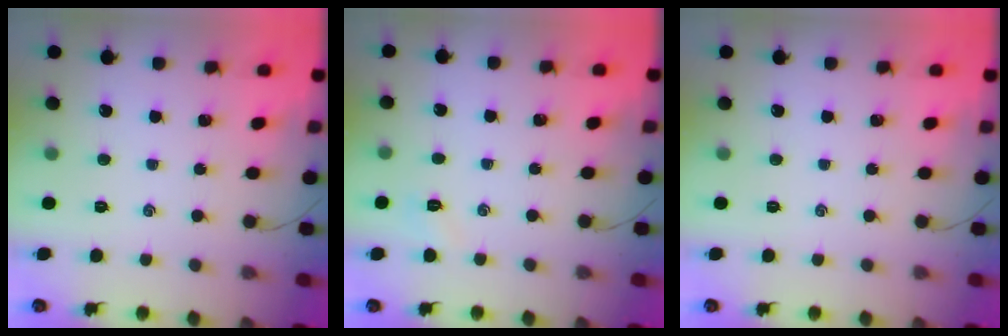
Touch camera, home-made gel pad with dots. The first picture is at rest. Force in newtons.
{"total": 2.7, "press": 2.6, "slide": 0.7}
{"total": 0.0}